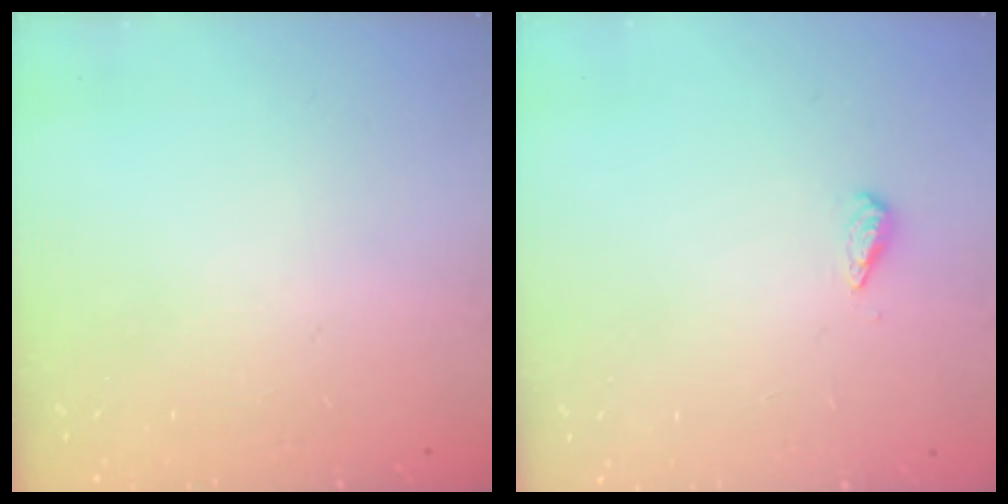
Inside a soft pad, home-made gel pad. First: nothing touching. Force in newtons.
{"total": 2.7, "press": 2.6, "slide": 0.4}